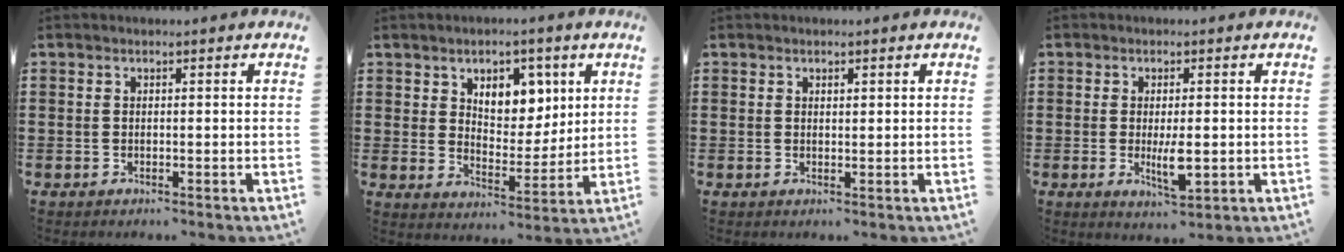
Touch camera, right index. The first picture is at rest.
{"total": 6.3, "force": [3.8, 4.4, 2.3], "torque": [-0.054, -0.003, 0.064]}
{"total": 0.7, "force": [0.5, 0.4, 0.3], "torque": [-0.006, 0.002, 0.009]}
{"total": 4.6, "force": [-0.7, 1.5, 4.3], "torque": [-0.089, -0.006, -0.014]}